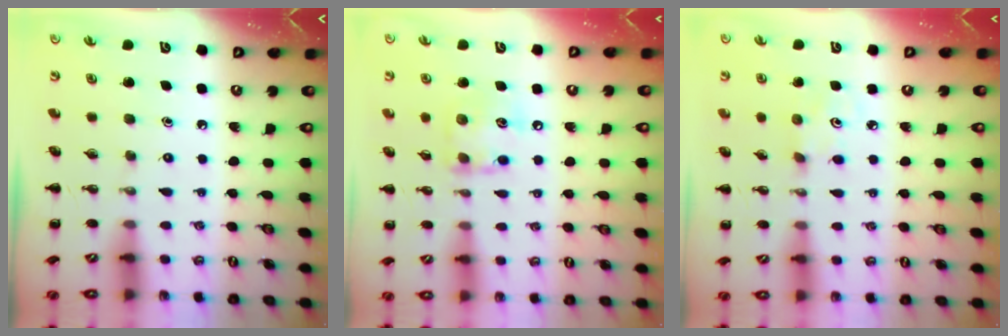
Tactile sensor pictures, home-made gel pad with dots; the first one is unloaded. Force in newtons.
{"total": 10.1, "press": 10.1, "slide": 0.8}
{"total": 2.7, "press": 2.6, "slide": 0.6}